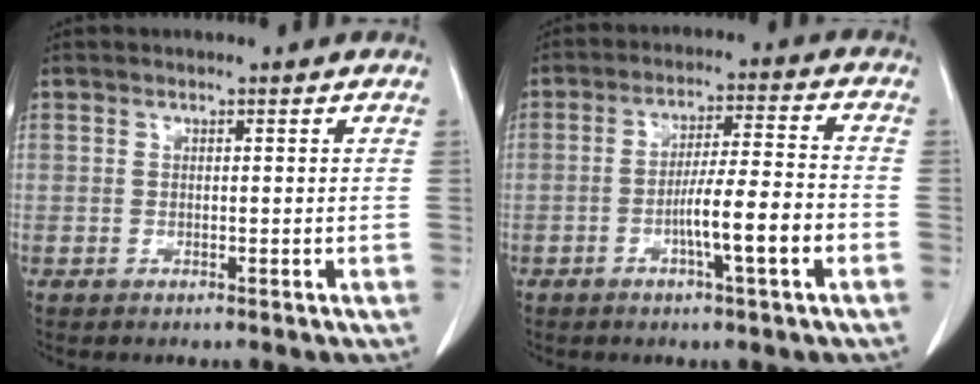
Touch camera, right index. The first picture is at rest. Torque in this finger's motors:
{"motor_torque": [1.25, -0.85, 0.61, 0.13]}